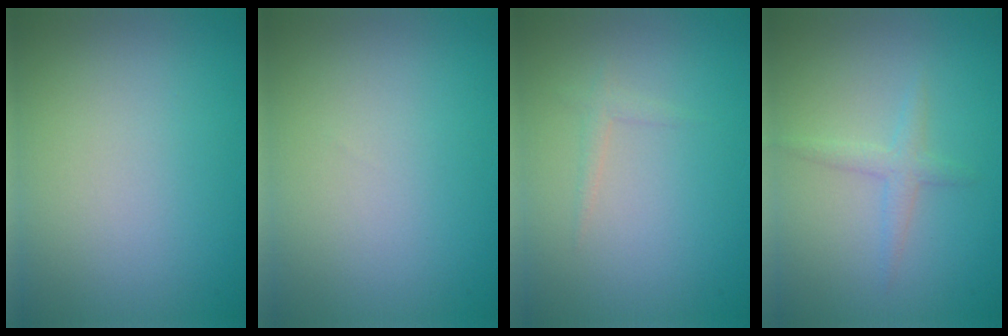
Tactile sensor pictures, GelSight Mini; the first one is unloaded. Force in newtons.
{"total": 0.0}
{"total": 0.9, "press": 0.9, "slide": 0.1}
{"total": 1.6, "press": 1.6, "slide": 0.1}